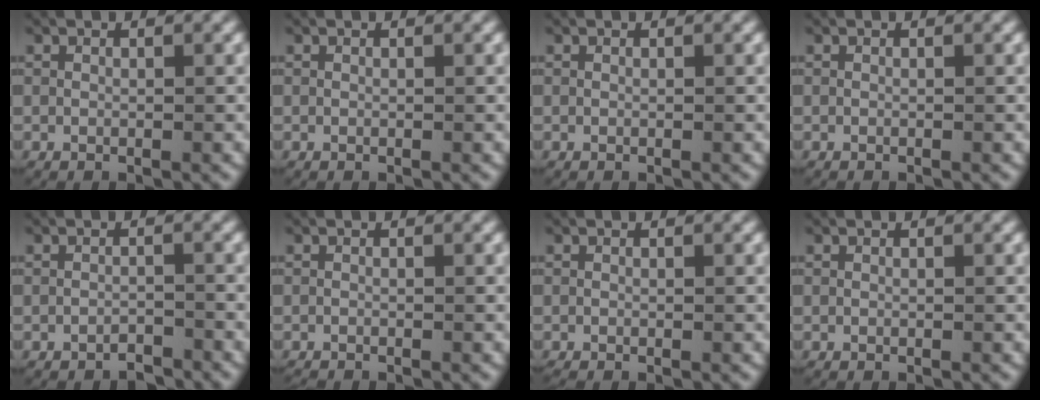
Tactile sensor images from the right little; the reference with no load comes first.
{"total": 0.0}
{"total": 0.0}
{"total": 0.0}
{"total": 1.8, "force": [-1.8, 0.3, 0.1], "torque": [0.005, -0.004, -0.031]}
{"total": 0.7, "force": [-0.7, 0.1, 0.0], "torque": [-0.008, -0.009, -0.009]}
{"total": 0.6, "force": [-0.5, 0.2, 0.2], "torque": [-0.008, -0.006, -0.005]}
{"total": 0.0}